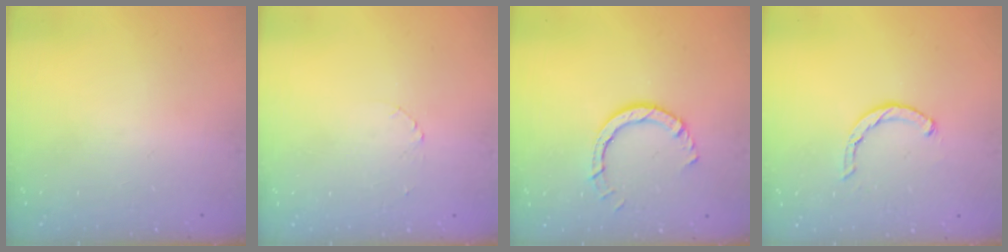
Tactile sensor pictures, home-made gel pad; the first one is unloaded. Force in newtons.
{"total": 1.3, "press": 1.3, "slide": 0.1}
{"total": 5.9, "press": 5.9, "slide": 0.5}
{"total": 1.4, "press": 1.3, "slide": 0.3}